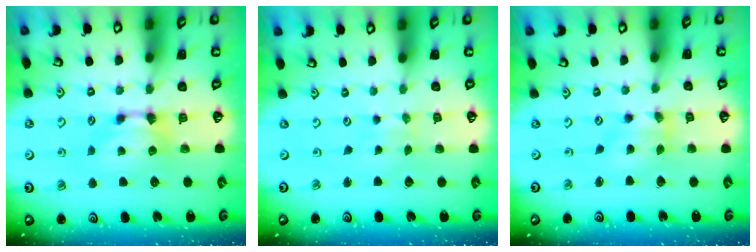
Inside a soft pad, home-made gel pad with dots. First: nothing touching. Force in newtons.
{"total": 4.0, "press": 4.0, "slide": 0.1}
{"total": 1.7, "press": 1.0, "slide": 1.3}